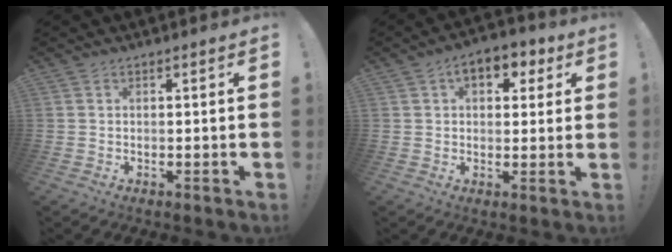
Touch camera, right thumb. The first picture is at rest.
{"total": 7.9, "force": [3.4, 5.1, 5.1], "torque": [-0.063, -0.005, 0.057]}